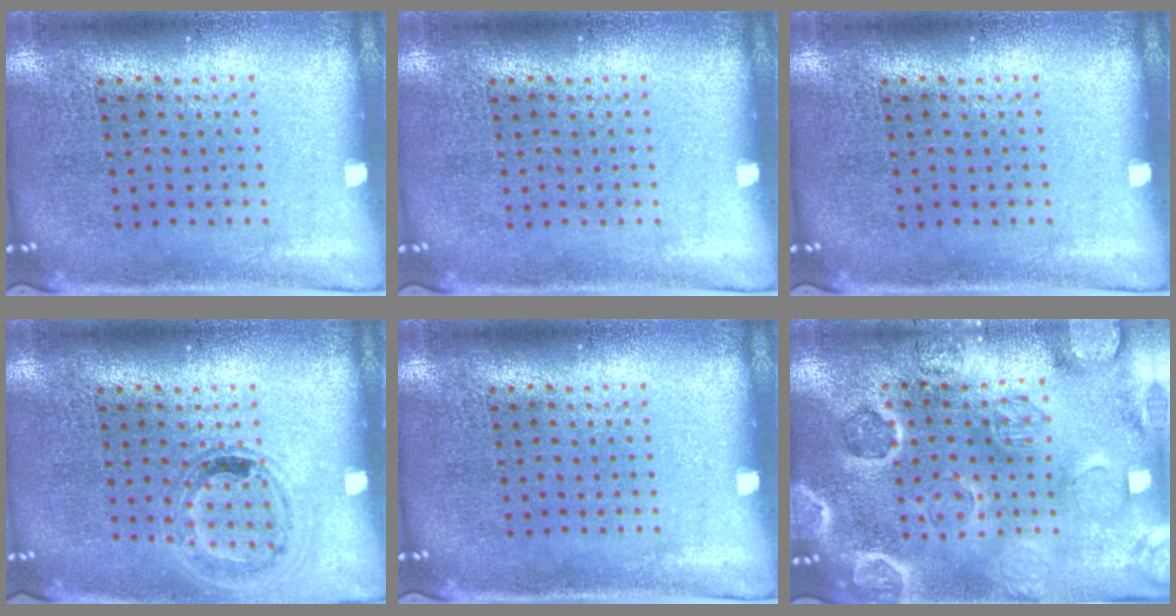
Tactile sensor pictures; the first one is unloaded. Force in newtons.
{"total": 0.0}
{"total": 0.0}
{"total": 1.0, "press": 1.0, "slide": 0.1}
{"total": 0.0}
{"total": 2.5, "press": 2.5, "slide": 0.4}